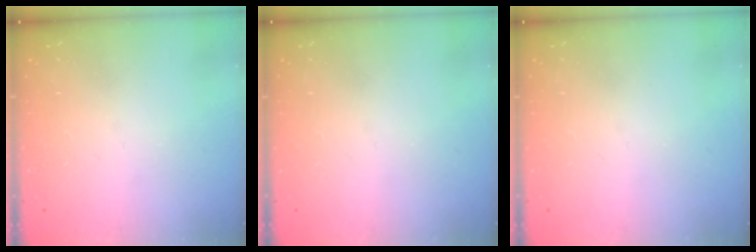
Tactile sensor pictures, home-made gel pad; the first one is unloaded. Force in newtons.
{"total": 0.0}
{"total": 0.0}